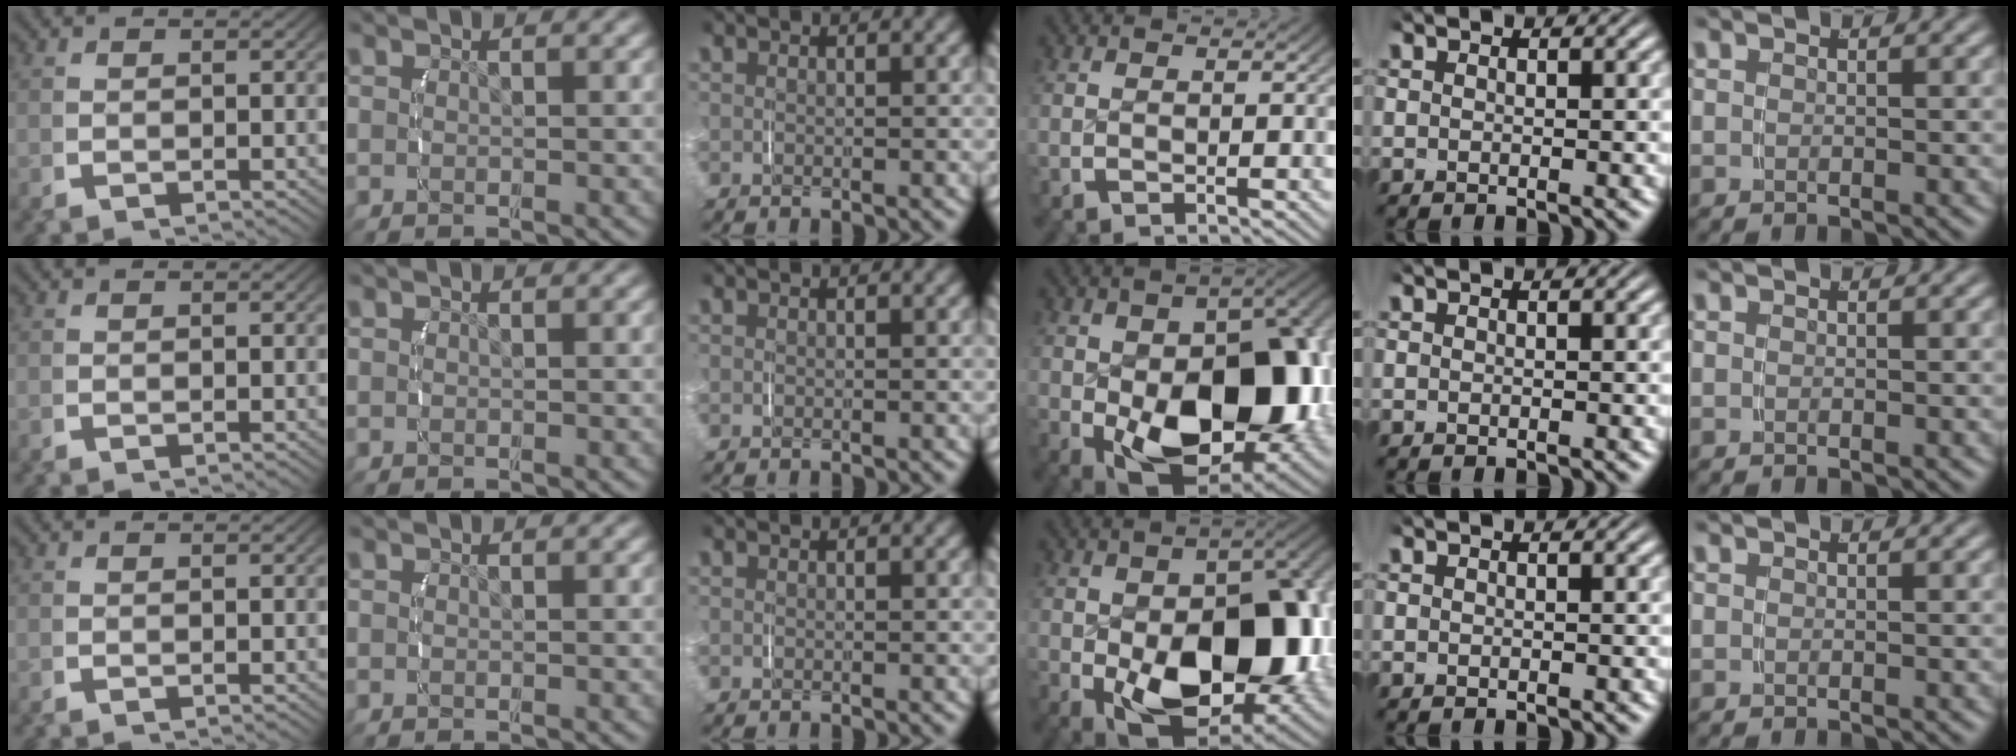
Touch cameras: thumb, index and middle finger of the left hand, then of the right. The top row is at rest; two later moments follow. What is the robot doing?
{"motion": "grasp_and_lifting", "object": "velcro strap"}